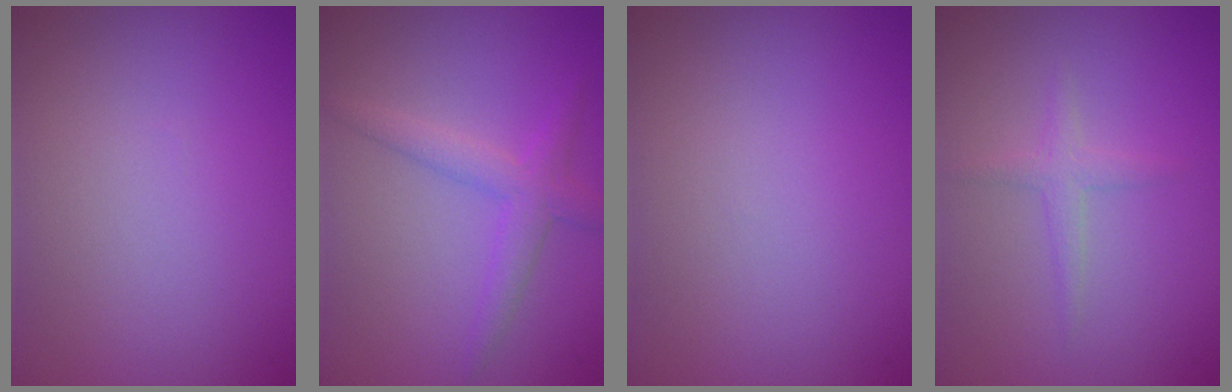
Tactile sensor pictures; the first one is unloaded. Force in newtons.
{"total": 2.5, "press": 2.5, "slide": 0.1}
{"total": 0.0}
{"total": 1.4, "press": 1.4, "slide": 0.0}